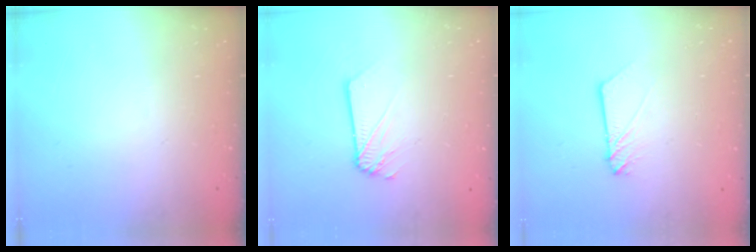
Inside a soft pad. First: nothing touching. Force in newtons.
{"total": 2.6, "press": 2.6, "slide": 0.3}
{"total": 3.2, "press": 3.2, "slide": 0.4}